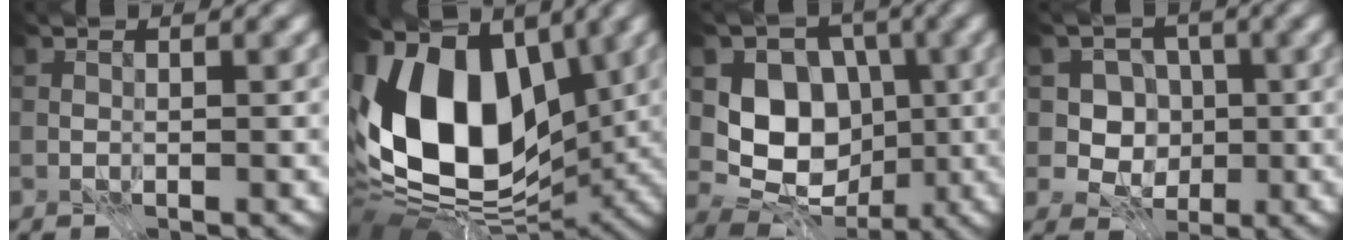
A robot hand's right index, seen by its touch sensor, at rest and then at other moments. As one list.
[{"total": 15.2, "force": [1.0, 9.8, 11.5], "torque": [-0.206, -0.009, -0.003]}, {"total": 7.6, "force": [0.0, 6.3, 4.4], "torque": [-0.057, -0.008, -0.017]}, {"total": 5.5, "force": [0.3, 5.0, 2.5], "torque": [-0.022, 0.008, -0.005]}]